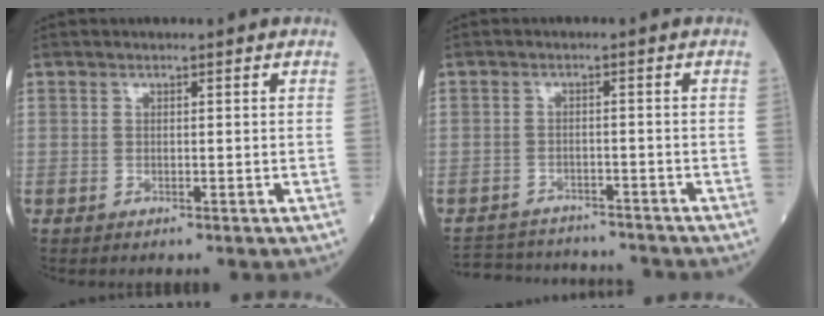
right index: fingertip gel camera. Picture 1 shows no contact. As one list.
[{"total": 10.3, "force": [-9.8, 2.6, 2.0], "torque": [-0.036, 0.011, -0.134]}]